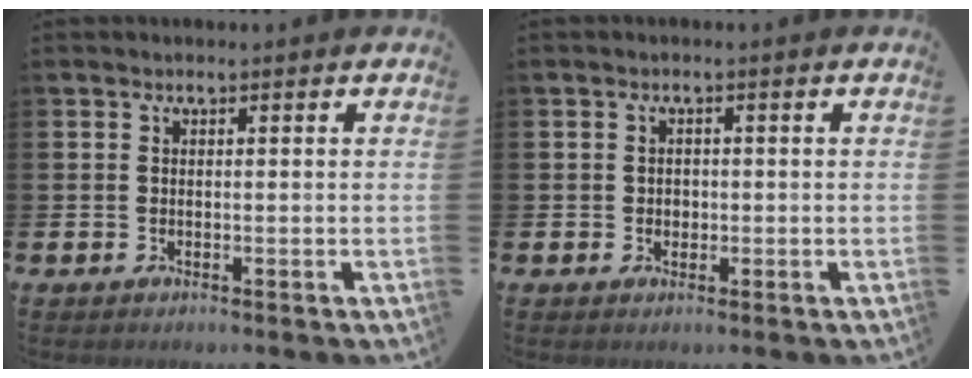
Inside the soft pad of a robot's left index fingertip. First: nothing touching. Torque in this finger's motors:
{"motor_torque": [0.08, -0.02, 0.01, 0.00]}